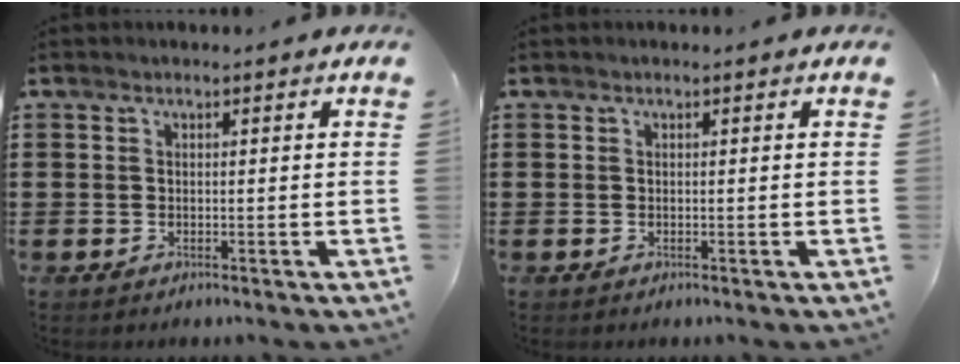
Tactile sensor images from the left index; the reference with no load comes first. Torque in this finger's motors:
{"motor_torque": [0.14, 0.25, -0.02, -0.01]}